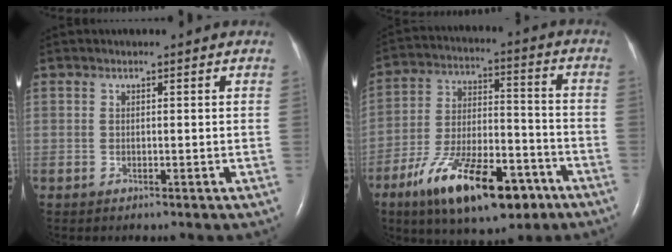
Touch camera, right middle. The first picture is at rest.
{"total": 18.3, "force": [-10.7, 6.6, 13.3], "torque": [-0.230, 0.000, -0.176]}